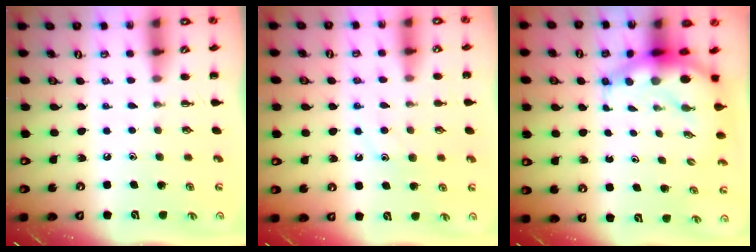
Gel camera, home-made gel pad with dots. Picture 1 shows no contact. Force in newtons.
{"total": 9.3, "press": 9.3, "slide": 1.0}
{"total": 8.4, "press": 8.0, "slide": 2.7}